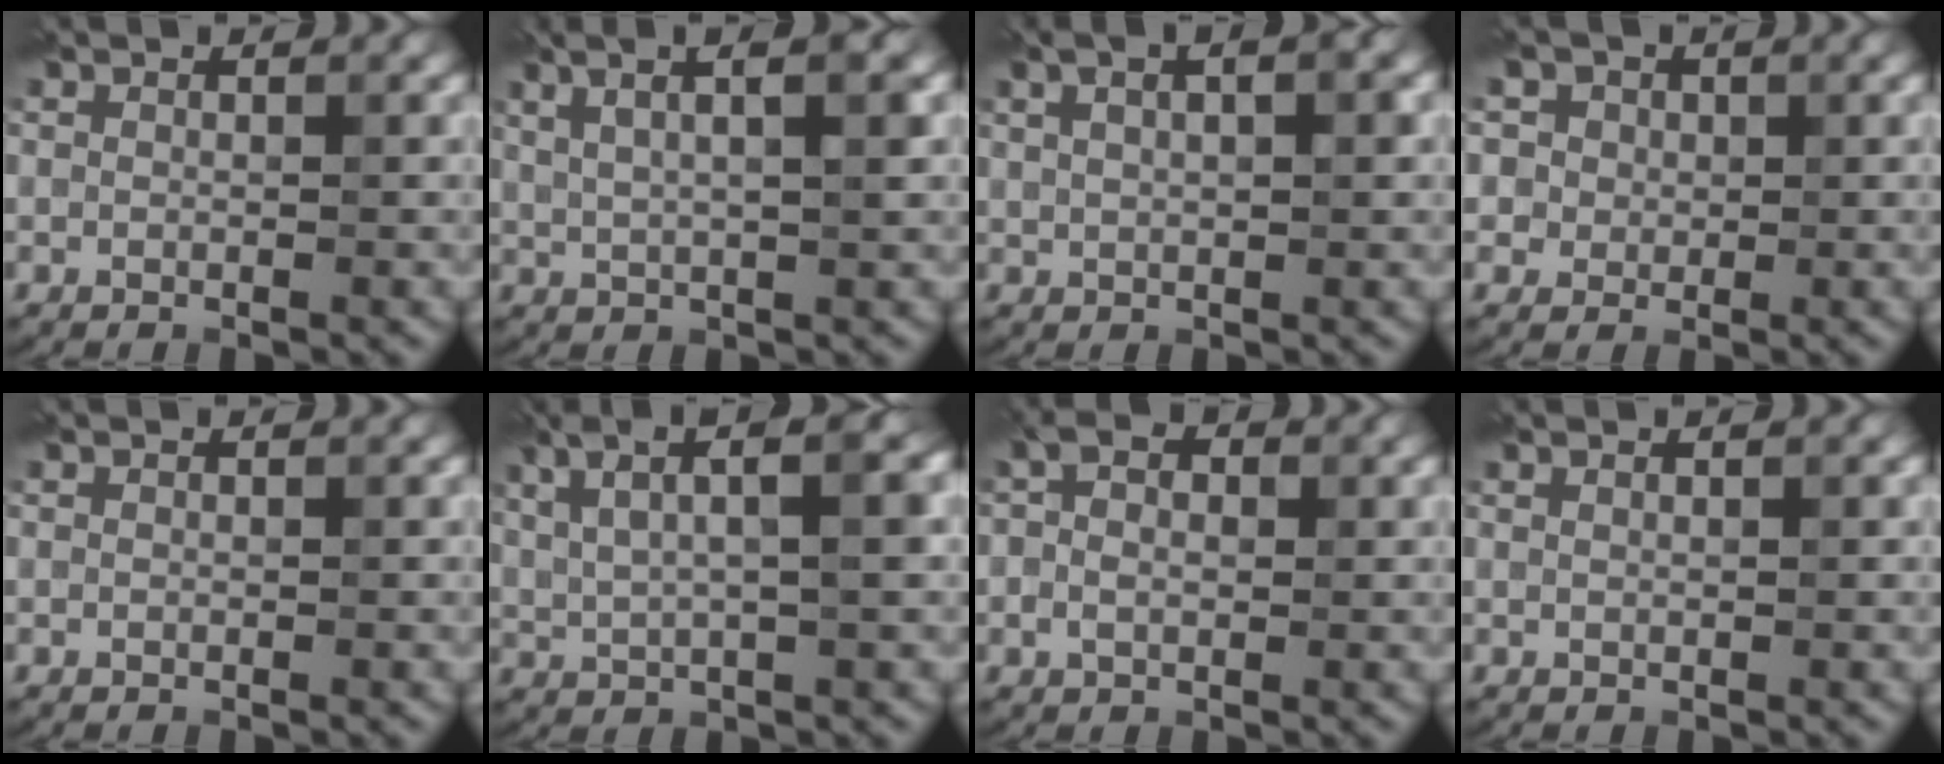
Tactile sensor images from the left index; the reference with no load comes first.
{"total": 8.2, "force": [4.1, 3.0, 6.4], "torque": [-0.089, 0.036, 0.042]}
{"total": 5.6, "force": [2.3, 2.5, 4.5], "torque": [-0.067, 0.020, 0.019]}
{"total": 6.9, "force": [3.3, 5.3, 2.8], "torque": [-0.053, 0.016, 0.022]}
{"total": 0.0}
{"total": 8.8, "force": [4.2, 3.0, 7.2], "torque": [-0.133, 0.036, 0.065]}
{"total": 2.8, "force": [0.0, 1.8, 2.2], "torque": [-0.046, 0.005, -0.005]}
{"total": 0.5, "force": [0.3, 0.1, 0.4], "torque": [-0.009, -0.002, 0.003]}